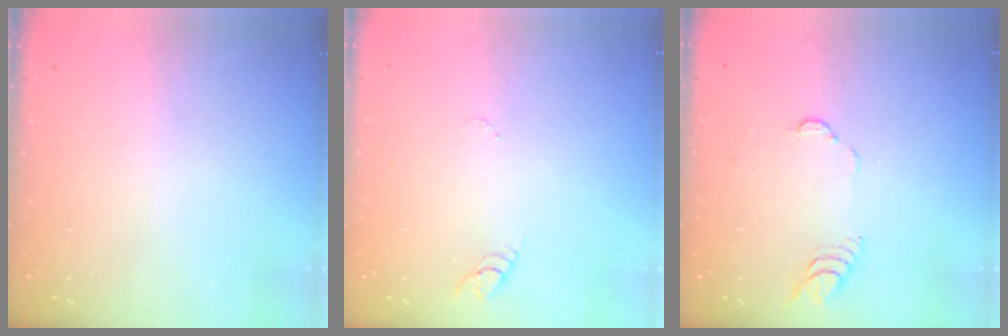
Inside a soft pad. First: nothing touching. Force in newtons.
{"total": 3.1, "press": 3.1, "slide": 0.3}
{"total": 4.2, "press": 4.2, "slide": 0.4}